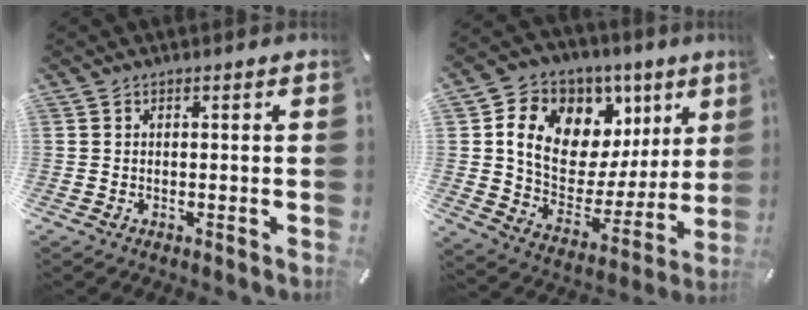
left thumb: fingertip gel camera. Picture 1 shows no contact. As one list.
[{"total": 14.5, "force": [7.0, 10.8, 6.8], "torque": [-0.109, -0.052, 0.126]}]